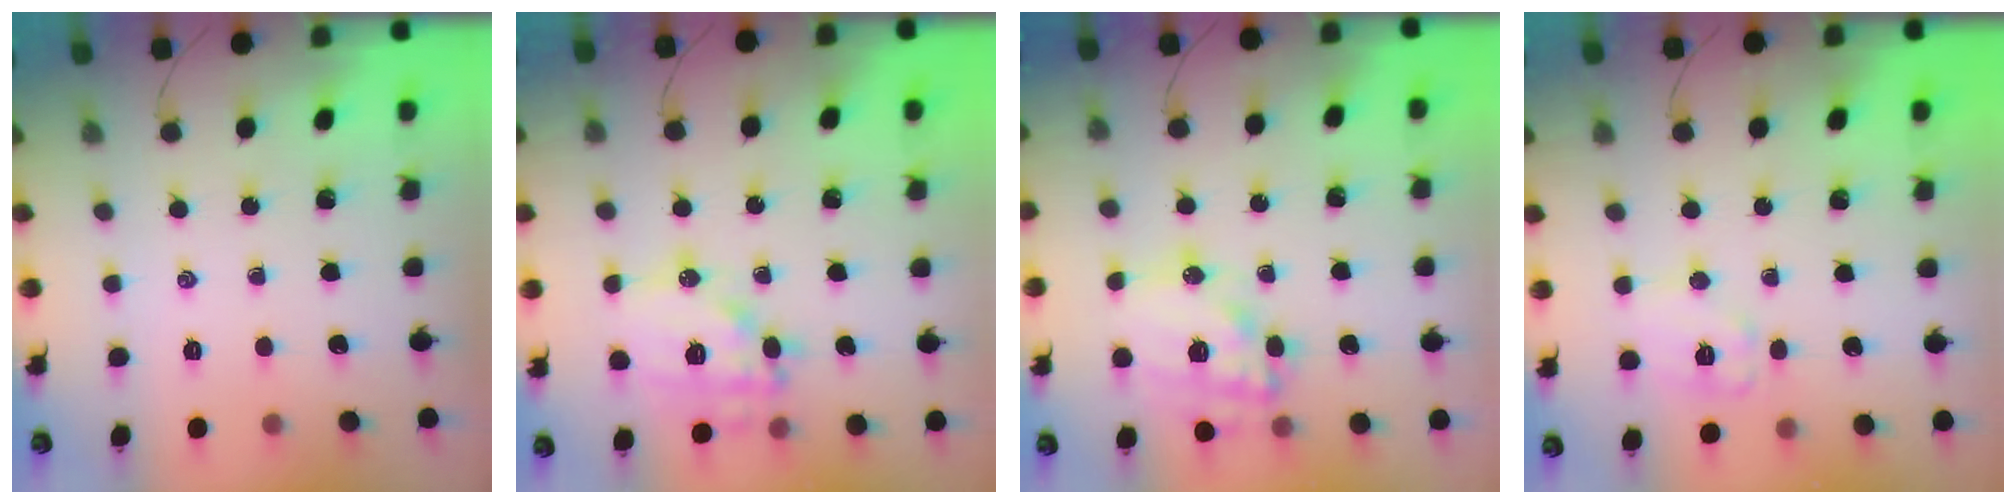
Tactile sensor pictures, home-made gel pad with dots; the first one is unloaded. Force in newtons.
{"total": 15.0, "press": 14.8, "slide": 2.4}
{"total": 17.2, "press": 16.8, "slide": 3.7}
{"total": 9.0, "press": 8.9, "slide": 1.0}